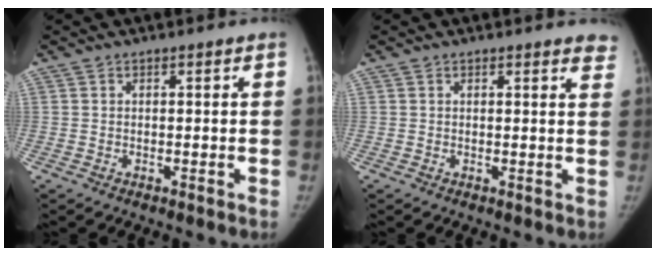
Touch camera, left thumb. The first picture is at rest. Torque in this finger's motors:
{"motor_torque": [1.04, 0.13, 0.57, -0.16, 0.06]}